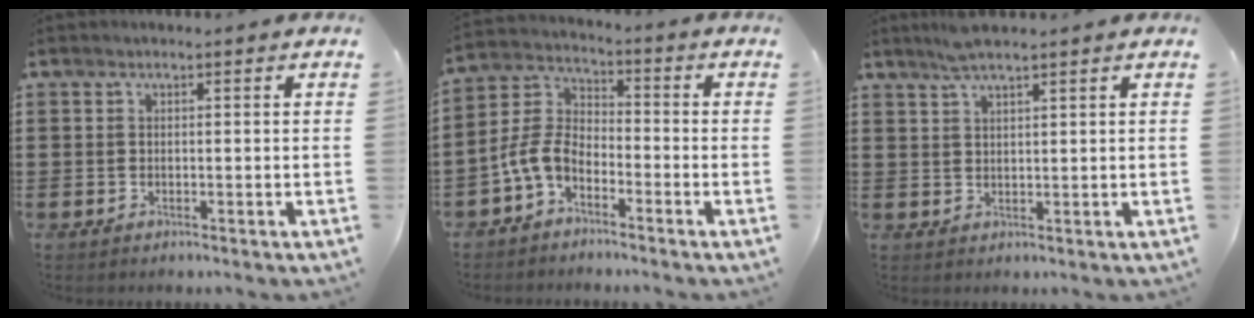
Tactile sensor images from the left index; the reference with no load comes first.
{"total": 5.8, "force": [-3.8, 2.8, 3.3], "torque": [-0.099, -0.011, -0.085]}
{"total": 3.0, "force": [2.5, 0.2, 1.7], "torque": [-0.038, 0.002, 0.046]}